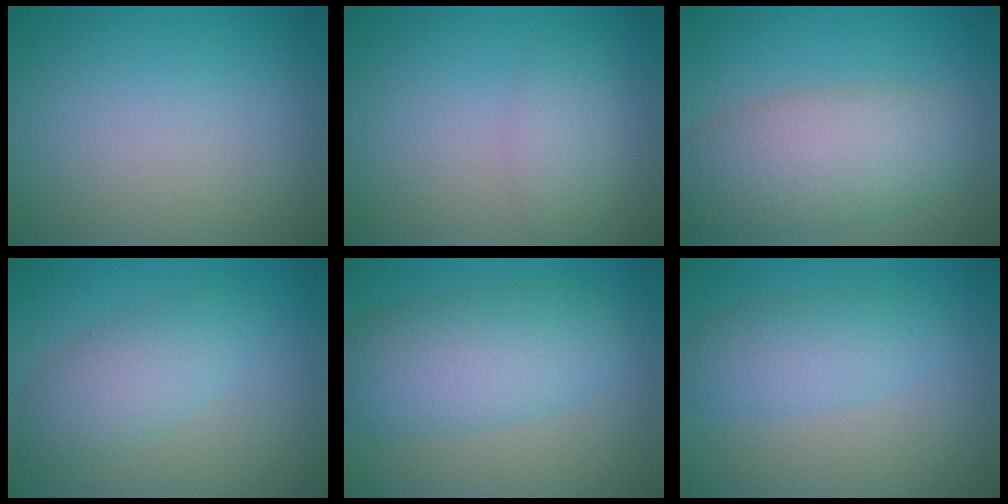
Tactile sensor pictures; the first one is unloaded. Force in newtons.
{"total": 2.2, "press": 2.2, "slide": 0.1}
{"total": 6.9, "press": 6.9, "slide": 0.5}
{"total": 3.9, "press": 3.8, "slide": 0.2}
{"total": 6.3, "press": 6.3, "slide": 0.5}
{"total": 3.3, "press": 3.3, "slide": 0.1}